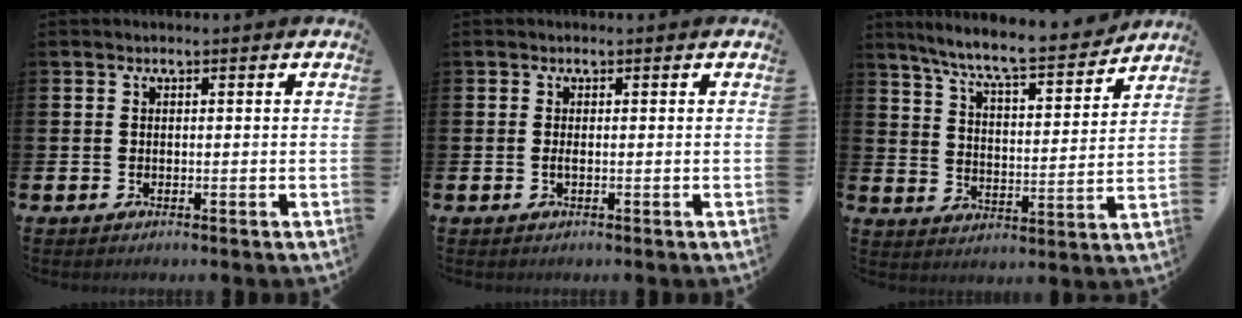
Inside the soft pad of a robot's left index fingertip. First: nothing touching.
{"total": 0.6, "force": [-0.1, 0.1, 0.6], "torque": [-0.014, 0.000, -0.002]}
{"total": 8.3, "force": [7.6, 0.6, 3.2], "torque": [-0.085, -0.056, 0.128]}